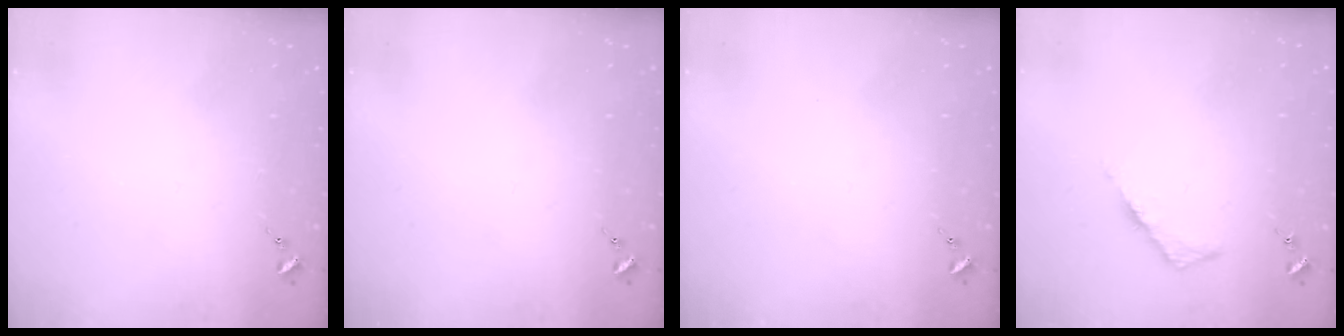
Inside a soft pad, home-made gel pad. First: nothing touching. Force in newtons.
{"total": 0.0}
{"total": 0.0}
{"total": 4.5, "press": 4.5, "slide": 0.4}